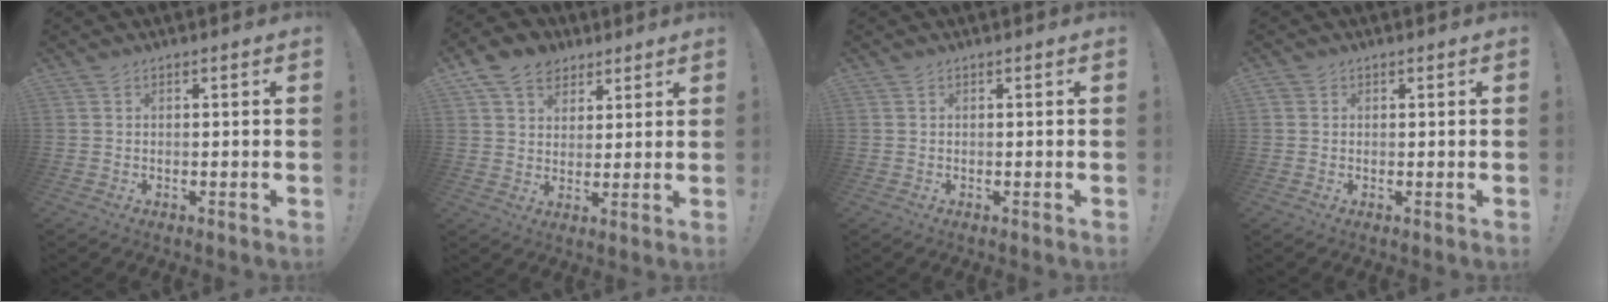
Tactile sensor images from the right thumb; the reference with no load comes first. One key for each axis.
{"total": 10.4, "fx": 5.7, "fy": 8.0, "fz": 3.3, "tx": -0.064, "ty": -0.024, "tz": 0.117}
{"total": 0.0}
{"total": 1.0, "fx": 0.6, "fy": 0.7, "fz": 0.4, "tx": -0.008, "ty": 0.002, "tz": 0.012}